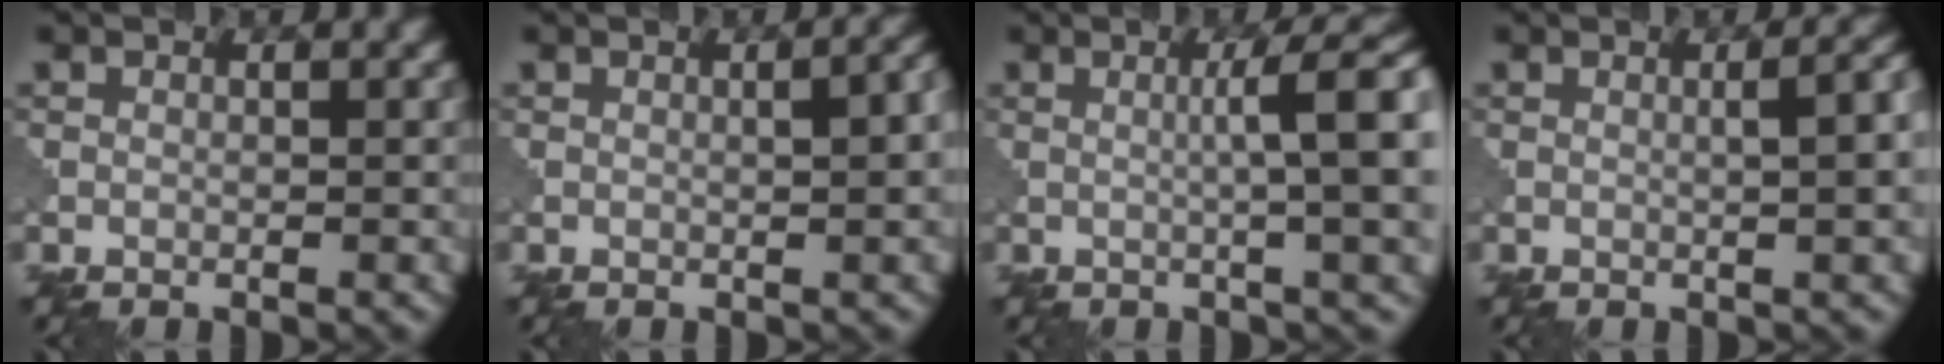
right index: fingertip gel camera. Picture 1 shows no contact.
{"total": 4.1, "force": [0.3, 1.4, 3.8], "torque": [-0.032, 0.013, 0.005]}
{"total": 8.8, "force": [1.0, 2.1, 8.5], "torque": [-0.091, 0.018, 0.016]}
{"total": 5.7, "force": [0.3, 2.2, 5.2], "torque": [-0.034, 0.021, 0.003]}